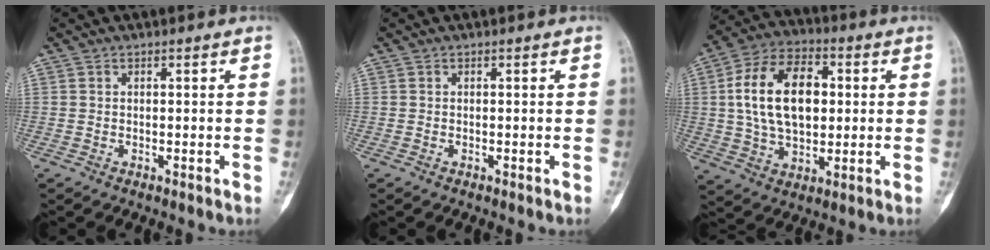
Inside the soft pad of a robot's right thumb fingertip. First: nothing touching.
{"total": 0.0}
{"total": 17.0, "force": [2.2, 10.6, 13.2], "torque": [-0.210, 0.011, 0.037]}